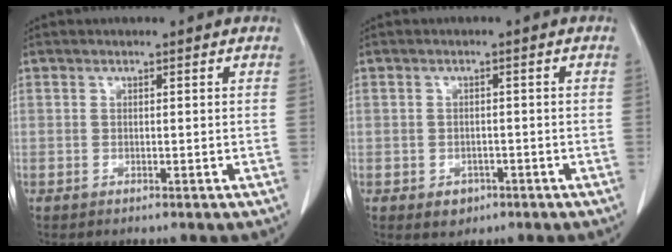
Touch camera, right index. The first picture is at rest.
{"total": 2.6, "force": [-1.3, 2.0, 0.9], "torque": [-0.008, 0.005, -0.010]}